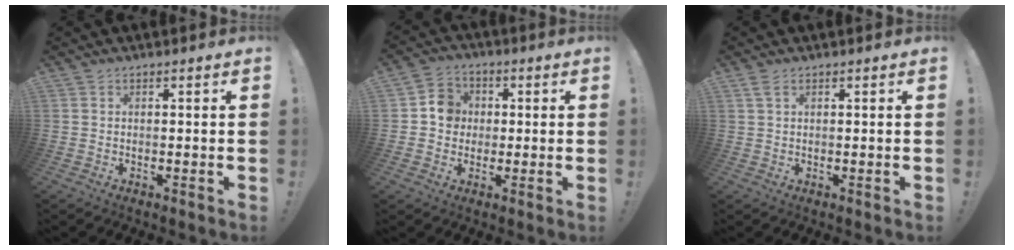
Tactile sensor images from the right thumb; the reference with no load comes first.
{"total": 8.0, "force": [0.3, 7.4, 3.0], "torque": [-0.030, 0.010, 0.008]}
{"total": 1.9, "force": [1.0, 0.7, 1.5], "torque": [-0.033, 0.002, 0.018]}